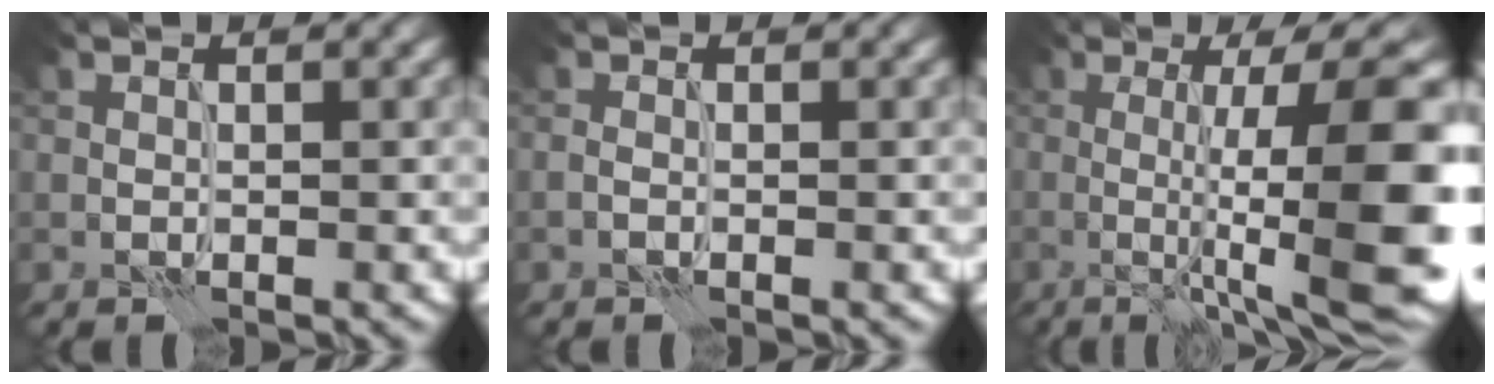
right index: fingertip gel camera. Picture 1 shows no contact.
{"total": 0.5, "force": [-0.4, 0.2, 0.3], "torque": [-0.005, 0.000, -0.006]}
{"total": 11.0, "force": [-1.0, 2.1, 10.7], "torque": [-0.129, 0.006, -0.012]}